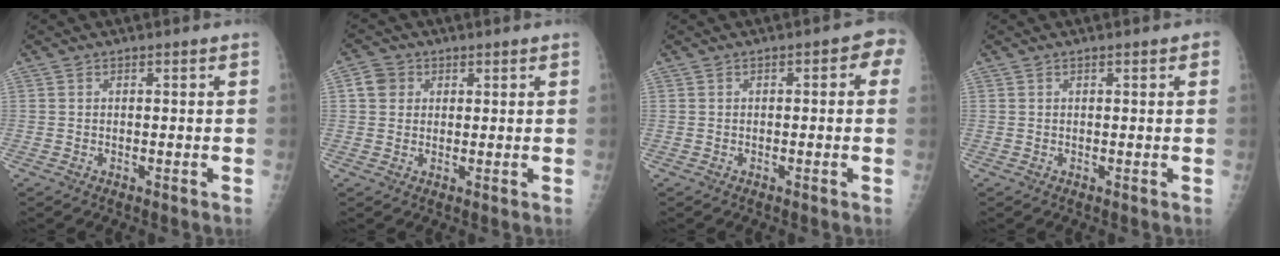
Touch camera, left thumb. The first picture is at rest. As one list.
[{"total": 3.7, "force": [1.4, 3.1, 1.3], "torque": [-0.008, -0.001, 0.022]}, {"total": 4.6, "force": [1.0, 1.9, 4.0], "torque": [-0.027, 0.012, 0.002]}, {"total": 1.3, "force": [0.8, 0.4, 1.0], "torque": [-0.011, 0.000, 0.009]}]